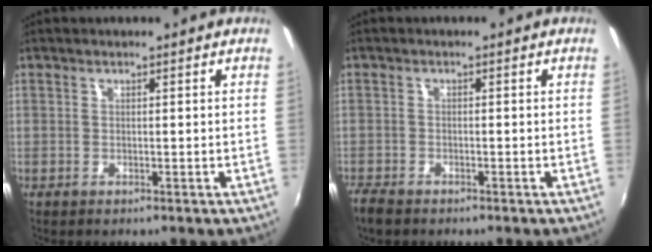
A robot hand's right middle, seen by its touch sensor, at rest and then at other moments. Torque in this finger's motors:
{"motor_torque": [0.59, -0.61, 0.27, 0.05]}